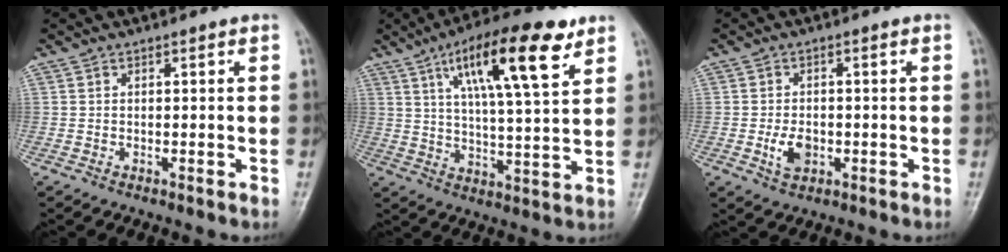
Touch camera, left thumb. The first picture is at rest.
{"total": 17.4, "force": [8.8, 4.6, 14.3], "torque": [-0.216, -0.024, 0.142]}
{"total": 4.9, "force": [-1.1, 3.3, 3.5], "torque": [-0.057, -0.001, -0.016]}